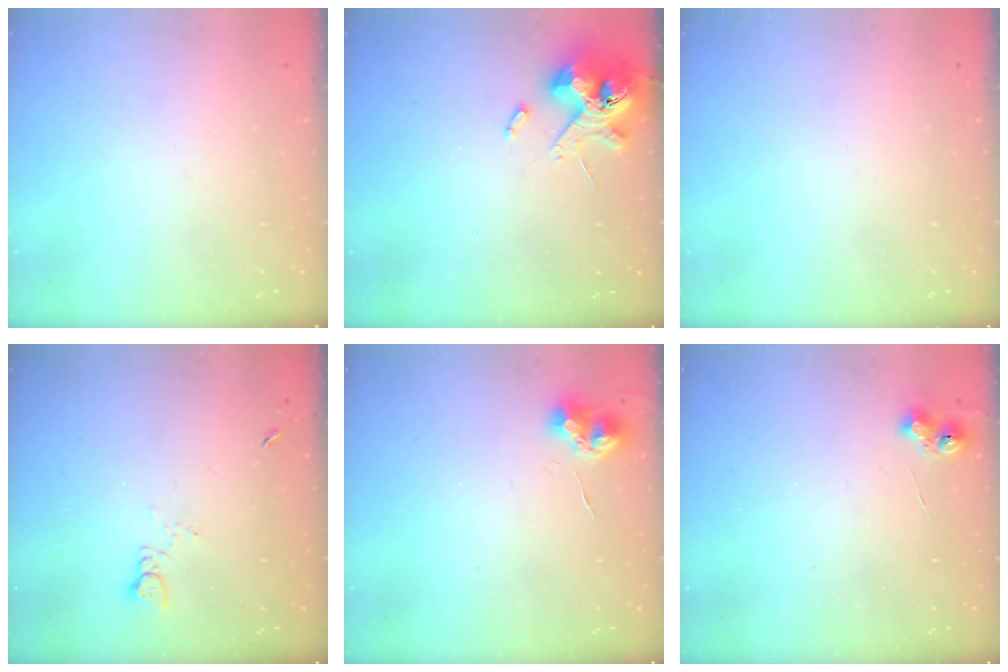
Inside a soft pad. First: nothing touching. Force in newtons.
{"total": 10.9, "press": 10.7, "slide": 1.7}
{"total": 0.0}
{"total": 1.8, "press": 1.7, "slide": 0.3}
{"total": 9.0, "press": 9.0, "slide": 0.6}
{"total": 6.3, "press": 6.2, "slide": 0.7}